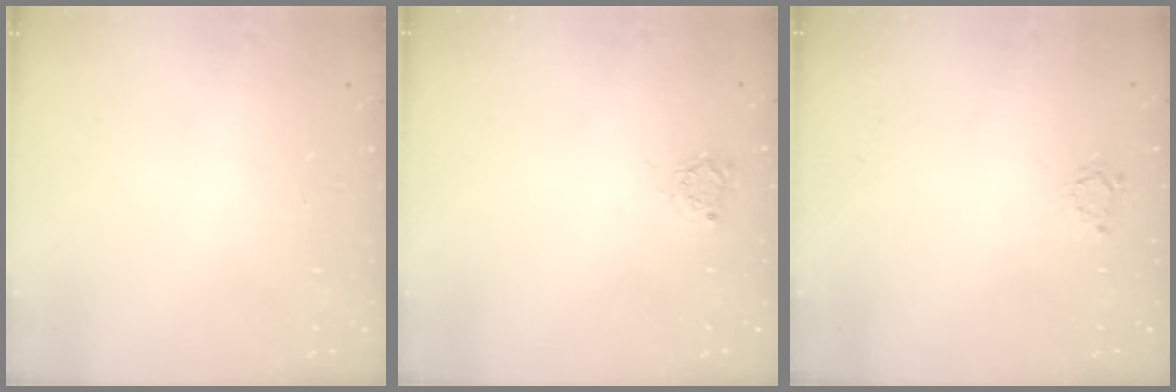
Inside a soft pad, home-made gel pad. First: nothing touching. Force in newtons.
{"total": 2.9, "press": 2.8, "slide": 0.4}
{"total": 2.5, "press": 2.5, "slide": 0.4}